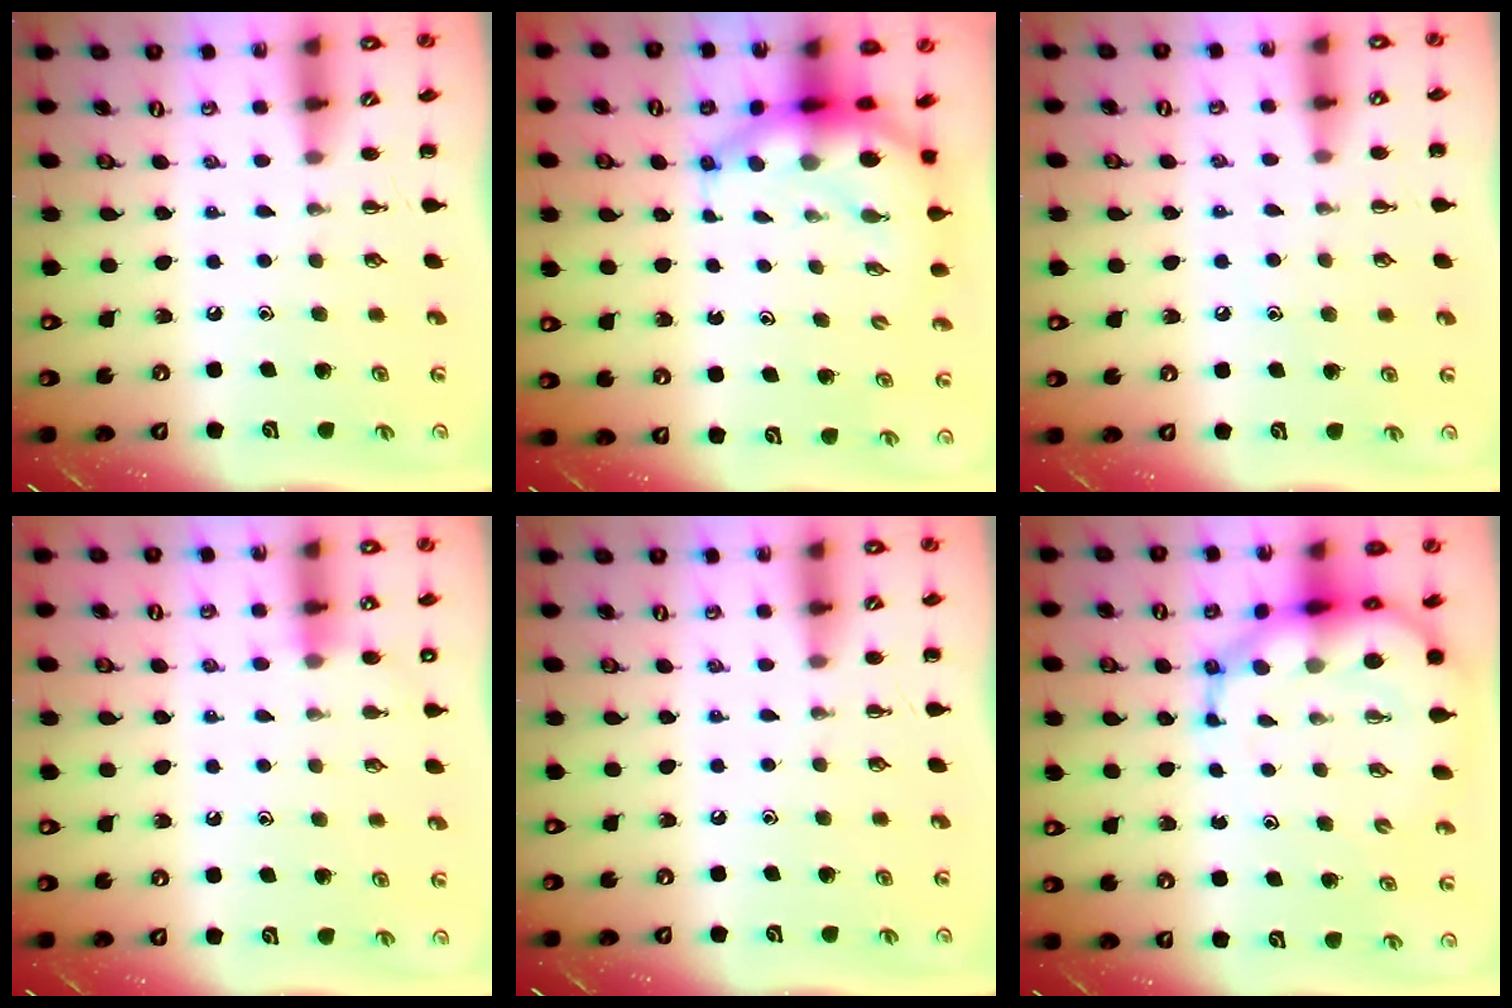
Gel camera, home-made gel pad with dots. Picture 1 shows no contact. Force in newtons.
{"total": 6.8, "press": 6.6, "slide": 1.6}
{"total": 5.1, "press": 4.8, "slide": 1.5}
{"total": 6.4, "press": 6.2, "slide": 1.7}
{"total": 0.0}
{"total": 11.7, "press": 11.1, "slide": 3.5}